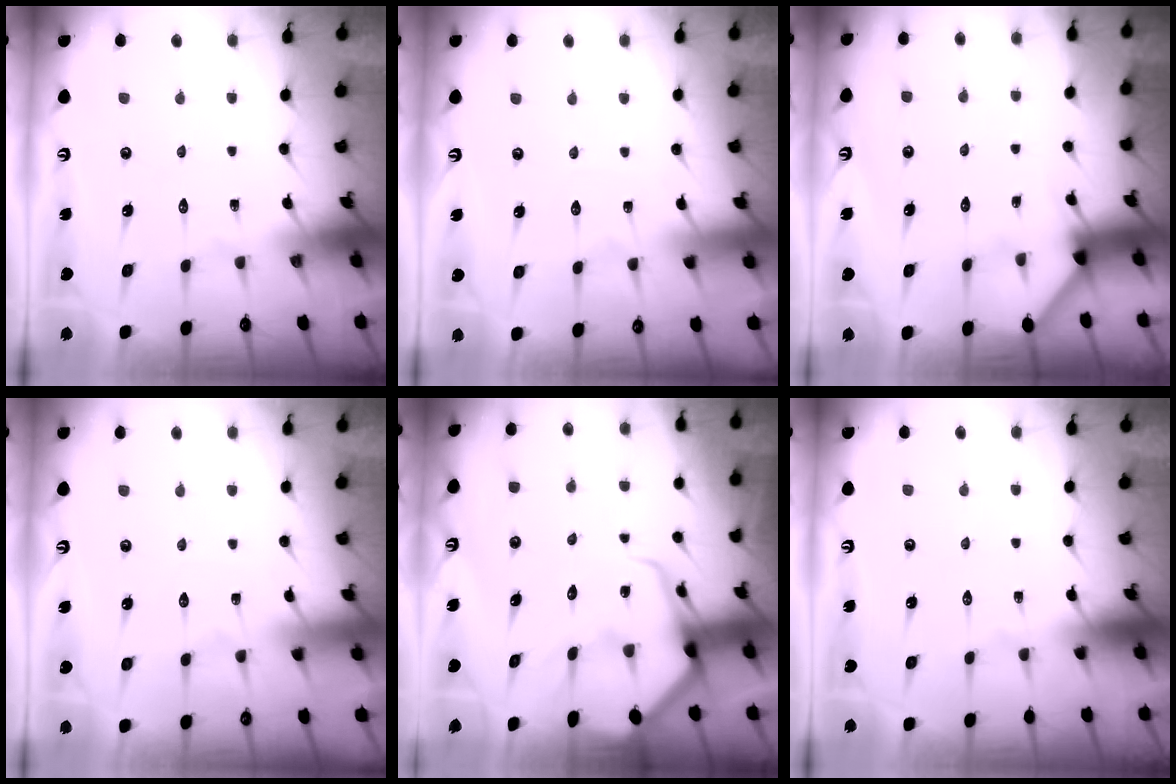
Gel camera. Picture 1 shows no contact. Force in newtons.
{"total": 2.4, "press": 2.3, "slide": 0.2}
{"total": 3.2, "press": 3.2, "slide": 0.3}
{"total": 2.4, "press": 2.3, "slide": 0.2}
{"total": 7.2, "press": 7.2, "slide": 0.8}
{"total": 0.0}